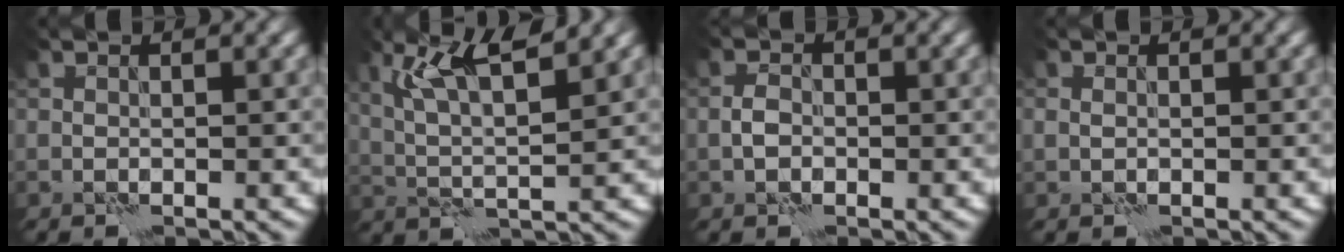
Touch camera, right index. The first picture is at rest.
{"total": 6.0, "force": [3.1, 1.1, 5.0], "torque": [-0.098, 0.004, 0.061]}
{"total": 1.6, "force": [-0.5, 1.1, 1.0], "torque": [-0.017, 0.005, -0.015]}
{"total": 0.7, "force": [0.0, 0.6, 0.4], "torque": [-0.009, 0.001, 0.000]}